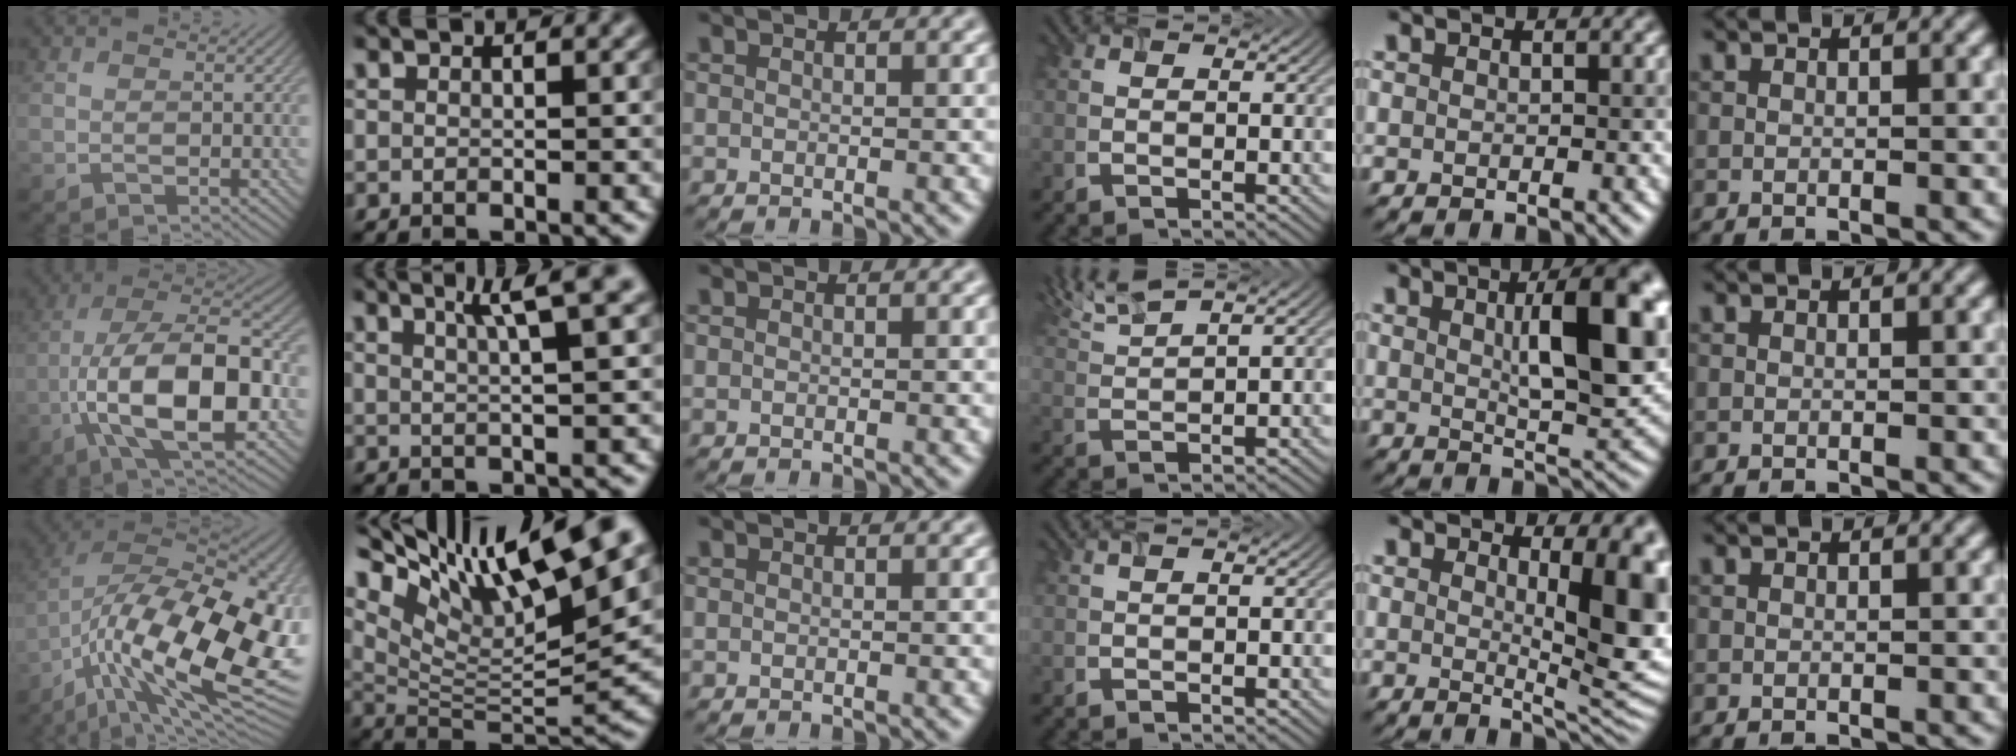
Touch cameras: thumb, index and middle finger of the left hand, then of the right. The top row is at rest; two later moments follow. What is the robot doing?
{"motion": "open", "object": "airpods case & airpods"}